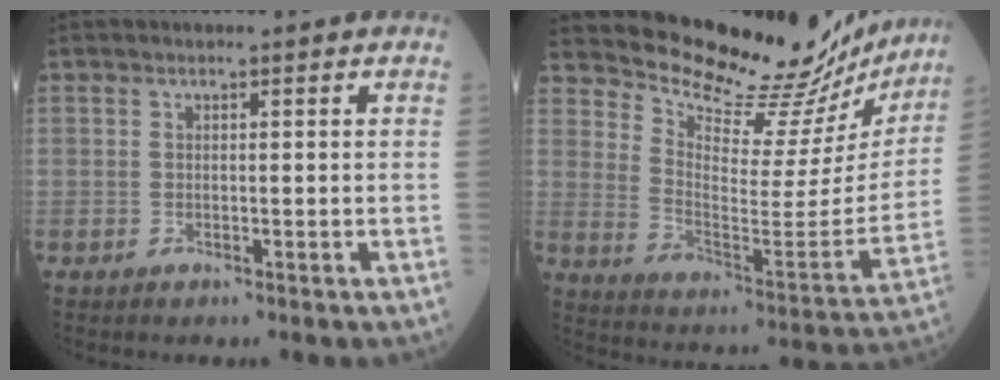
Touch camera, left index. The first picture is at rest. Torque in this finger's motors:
{"motor_torque": [1.05, -1.09, 0.37, 0.04]}